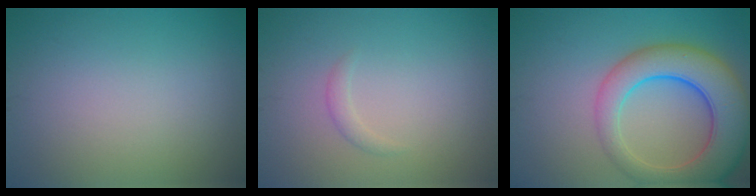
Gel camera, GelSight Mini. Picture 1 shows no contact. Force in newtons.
{"total": 0.9, "press": 0.9, "slide": 0.1}
{"total": 8.8, "press": 8.7, "slide": 0.5}